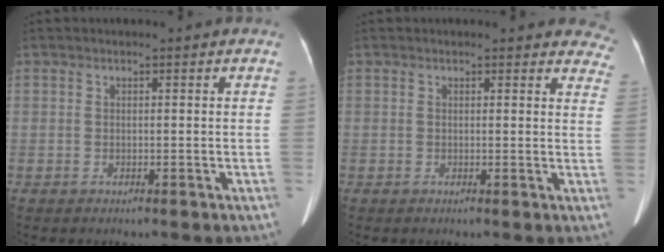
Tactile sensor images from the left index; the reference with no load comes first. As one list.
[{"total": 8.6, "force": [8.1, 2.8, 1.3], "torque": [0.031, -0.023, 0.047]}]